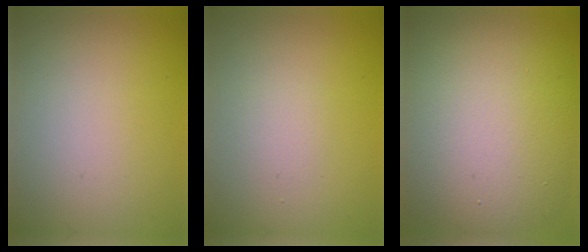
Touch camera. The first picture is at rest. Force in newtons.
{"total": 1.0, "press": 1.0, "slide": 0.1}
{"total": 14.1, "press": 14.1, "slide": 1.0}